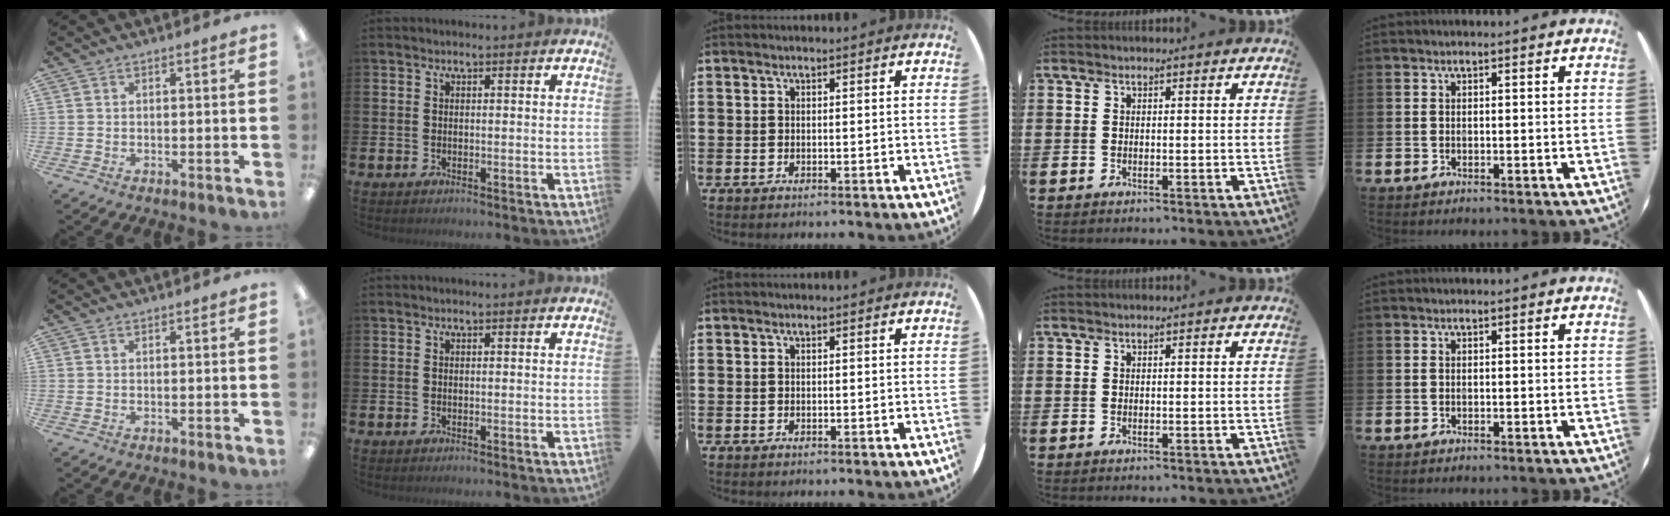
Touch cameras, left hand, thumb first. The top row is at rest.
{}